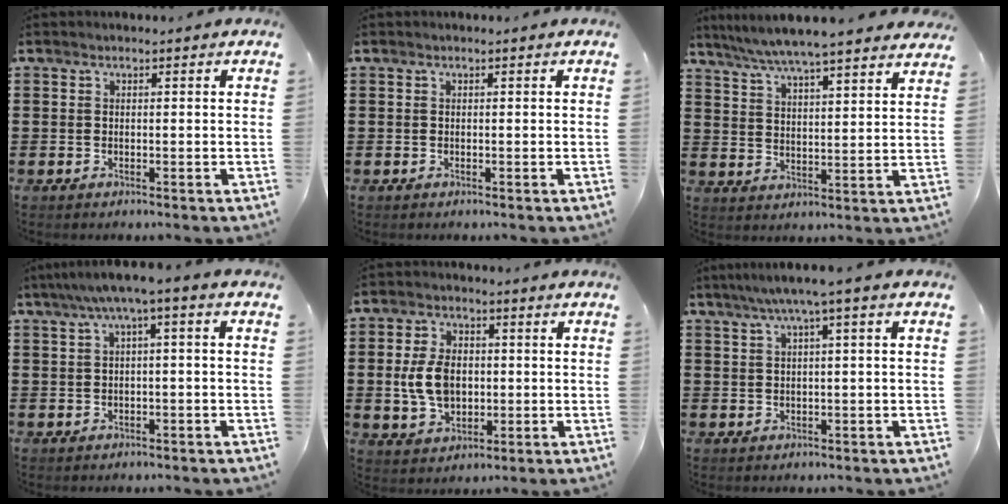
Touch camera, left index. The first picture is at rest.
{"total": 0.0}
{"total": 5.9, "force": [5.6, -0.3, 2.0], "torque": [-0.060, -0.027, 0.098]}
{"total": 3.2, "force": [-0.6, 0.3, 3.1], "torque": [-0.057, 0.002, -0.017]}
{"total": 7.5, "force": [-0.1, 5.1, 5.6], "torque": [-0.129, 0.005, -0.010]}
{"total": 3.0, "force": [0.7, -0.3, 2.9], "torque": [-0.055, -0.002, 0.007]}